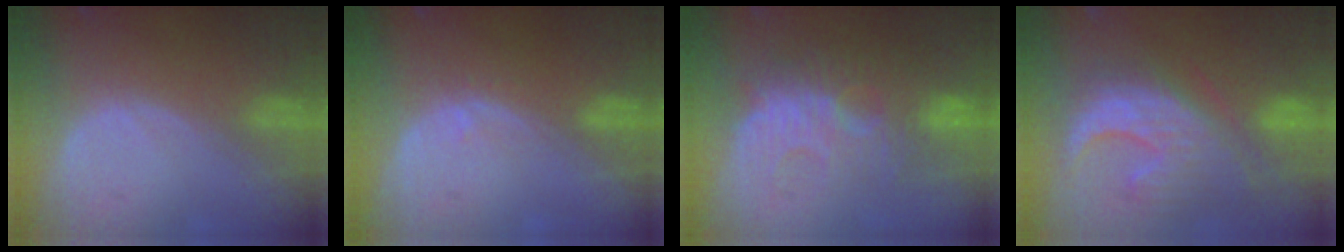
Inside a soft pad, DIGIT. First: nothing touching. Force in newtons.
{"total": 0.7, "press": 0.7, "slide": 0.2}
{"total": 9.0, "press": 8.8, "slide": 1.7}
{"total": 12.3, "press": 11.3, "slide": 4.8}